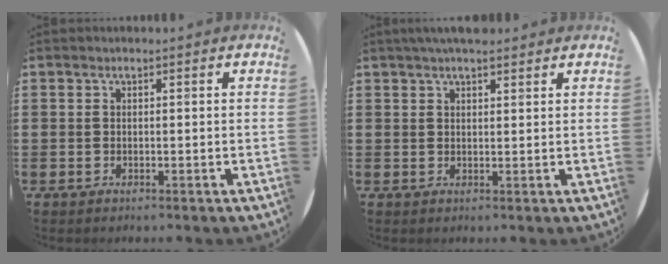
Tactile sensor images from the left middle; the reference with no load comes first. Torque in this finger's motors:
{"motor_torque": [0.93, -0.78, 0.16, 0.10]}